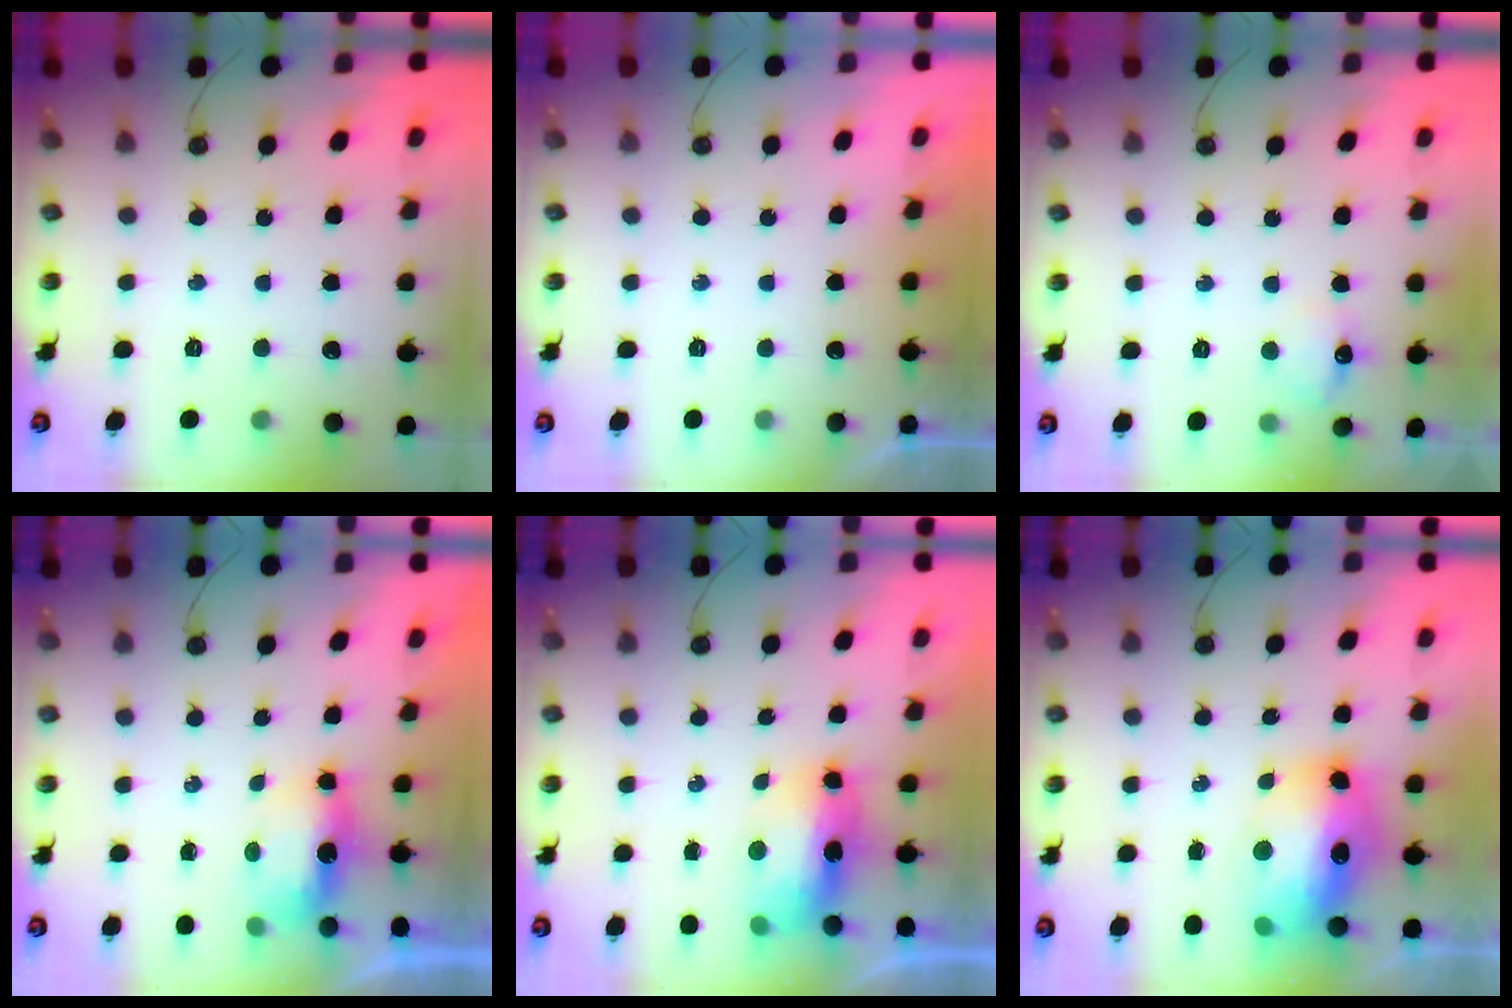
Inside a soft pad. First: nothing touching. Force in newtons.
{"total": 0.0}
{"total": 6.8, "press": 6.7, "slide": 0.9}
{"total": 10.8, "press": 7.3, "slide": 8.0}
{"total": 9.5, "press": 9.3, "slide": 2.0}
{"total": 16.4, "press": 16.3, "slide": 1.6}